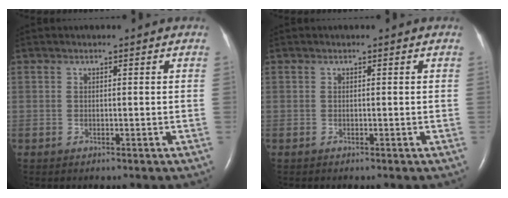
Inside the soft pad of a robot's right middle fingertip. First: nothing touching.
{"total": 0.0}